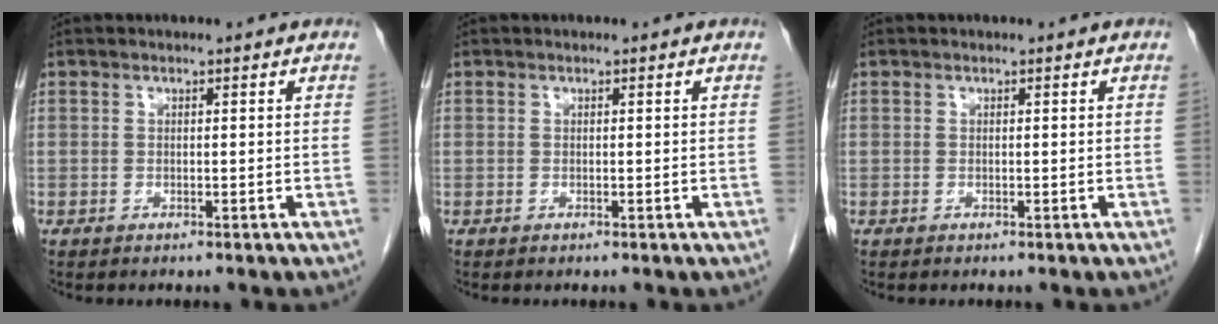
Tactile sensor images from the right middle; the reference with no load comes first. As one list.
[{"total": 0.0}, {"total": 0.0}]